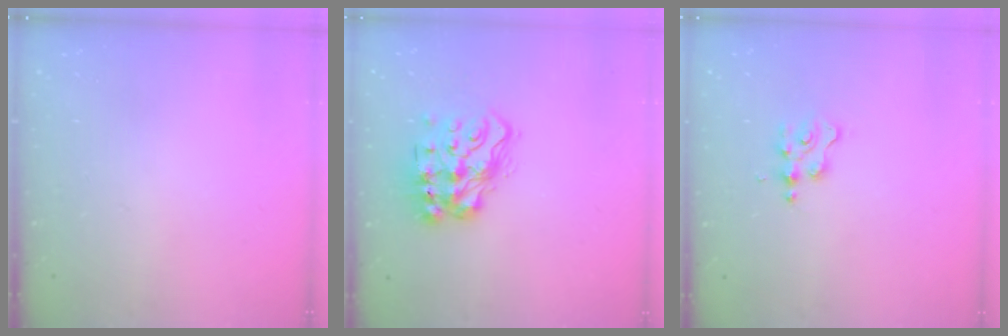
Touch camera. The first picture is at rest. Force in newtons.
{"total": 14.9, "press": 14.8, "slide": 1.2}
{"total": 3.1, "press": 3.1, "slide": 0.4}